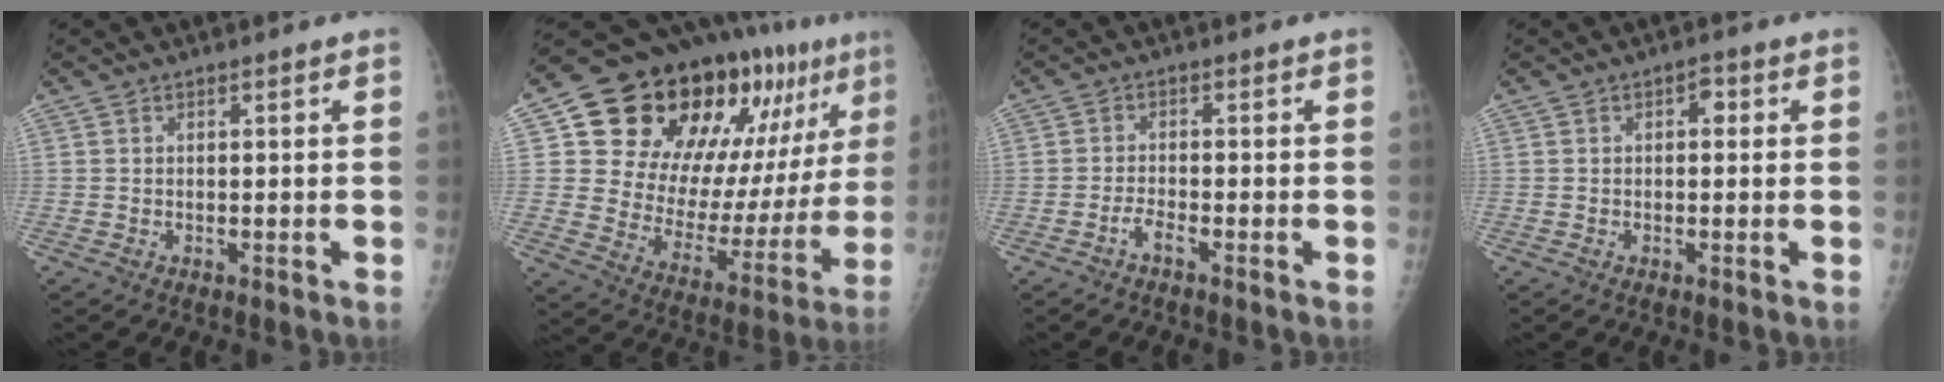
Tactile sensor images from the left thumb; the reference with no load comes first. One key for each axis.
{"total": 28.3, "fx": 14.5, "fy": 13.8, "fz": 20.0, "tx": -0.251, "ty": -0.016, "tz": 0.232}
{"total": 2.2, "fx": -1.5, "fy": 0.7, "fz": 1.4, "tx": -0.032, "ty": 0.009, "tz": -0.031}
{"total": 1.8, "fx": 0.4, "fy": 1.1, "fz": 1.4, "tx": -0.009, "ty": 0.005, "tz": -0.002}